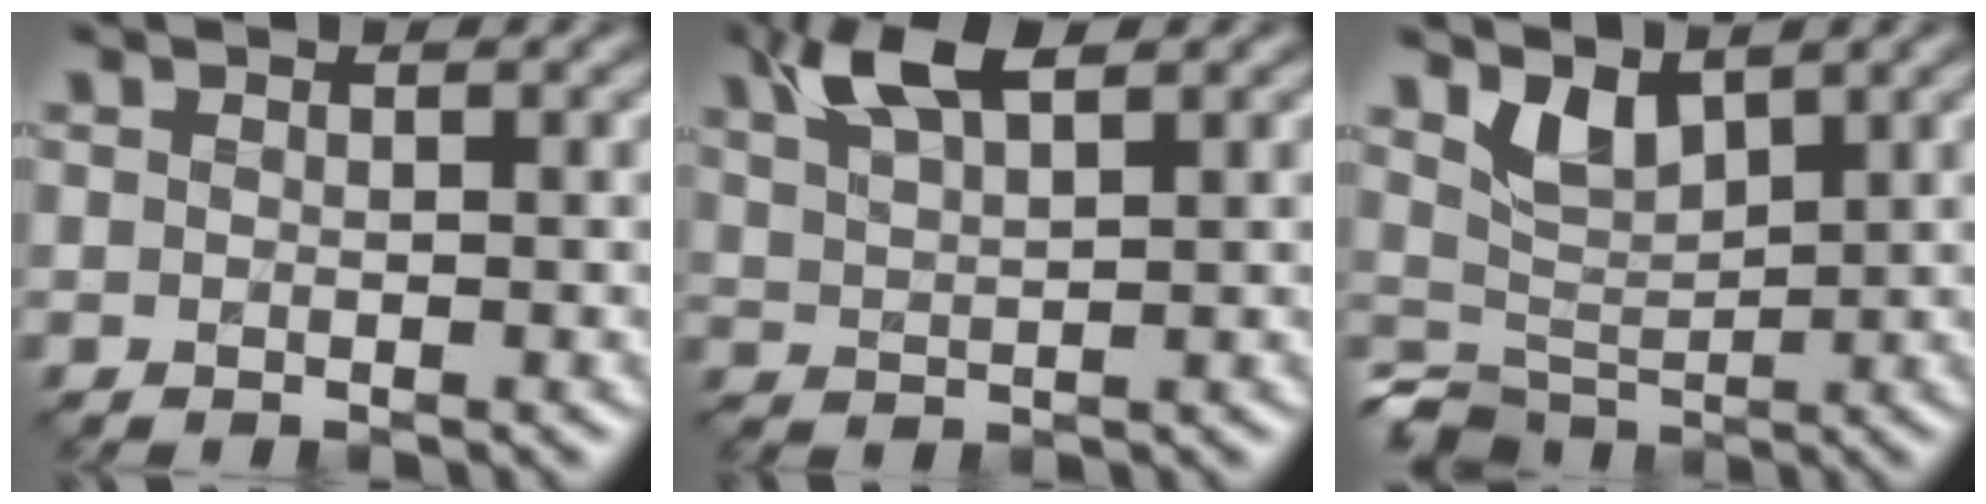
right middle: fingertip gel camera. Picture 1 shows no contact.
{"total": 4.9, "force": [3.2, 1.5, 3.4], "torque": [-0.071, 0.011, 0.061]}
{"total": 2.6, "force": [1.1, 1.8, 1.5], "torque": [-0.030, -0.007, 0.029]}